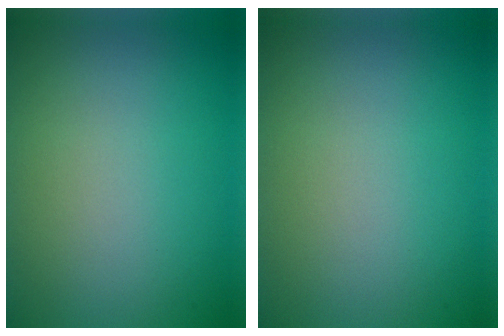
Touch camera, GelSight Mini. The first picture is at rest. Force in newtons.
{"total": 0.0}